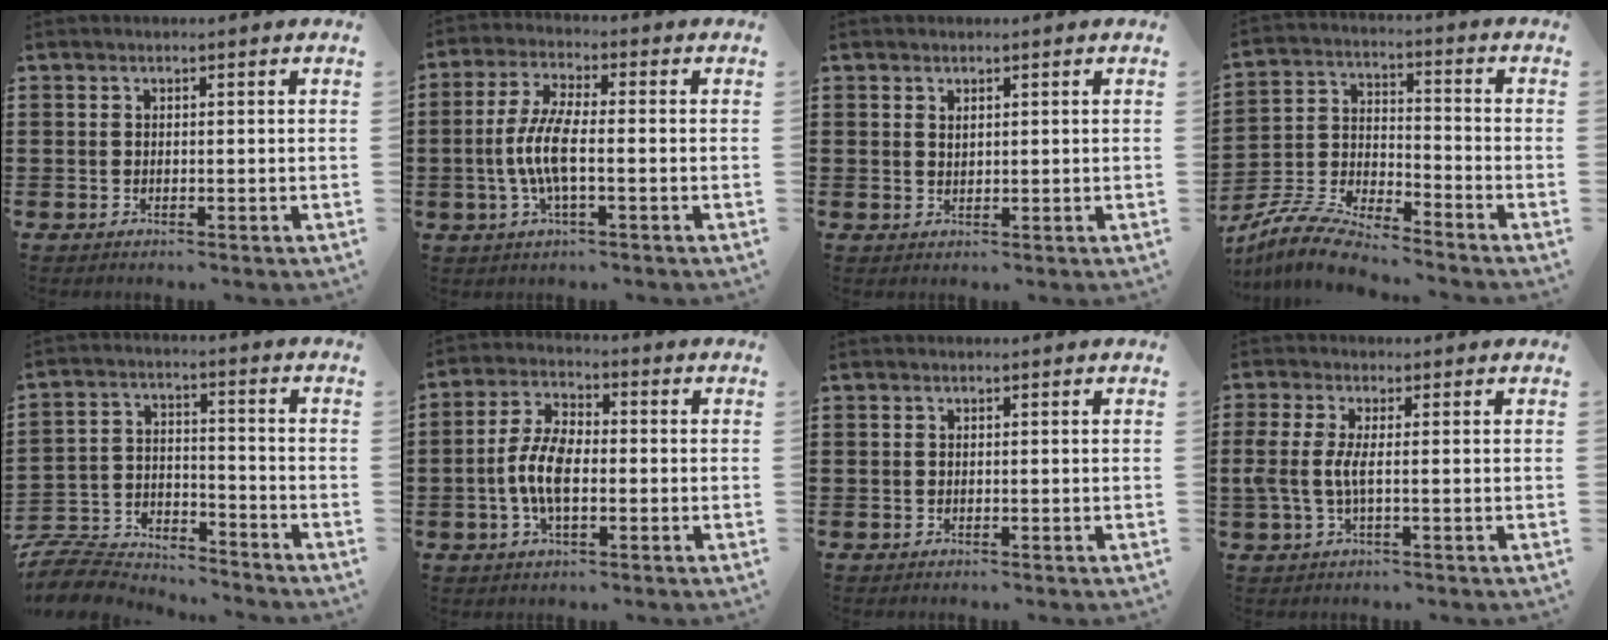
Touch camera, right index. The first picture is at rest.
{"total": 7.0, "force": [-1.4, 2.0, 6.5], "torque": [-0.148, -0.010, -0.034]}
{"total": 0.8, "force": [0.6, 0.5, 0.3], "torque": [-0.008, 0.003, 0.012]}
{"total": 8.1, "force": [-7.6, 0.6, 2.8], "torque": [-0.071, 0.002, -0.150]}
{"total": 8.5, "force": [-8.2, 1.7, 1.4], "torque": [-0.045, 0.012, -0.166]}
{"total": 7.1, "force": [-1.3, 3.5, 6.0], "torque": [-0.149, -0.005, -0.034]}
{"total": 0.0}
{"total": 3.8, "force": [-0.4, 0.7, 3.7], "torque": [-0.099, -0.012, -0.018]}